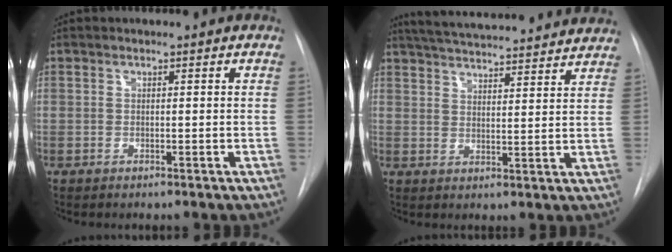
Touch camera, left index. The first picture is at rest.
{"total": 26.2, "force": [24.1, 3.3, 9.9], "torque": [-0.171, -0.014, 0.311]}